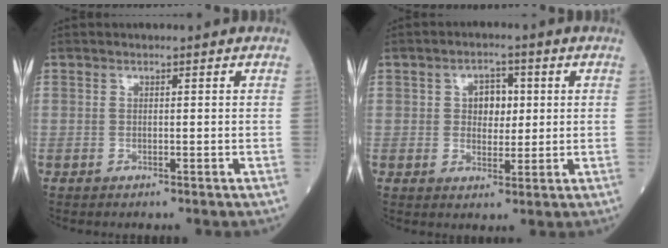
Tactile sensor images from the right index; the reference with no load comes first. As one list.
[{"total": 4.4, "force": [0.9, 2.8, 3.2], "torque": [-0.046, 0.009, 0.016]}]